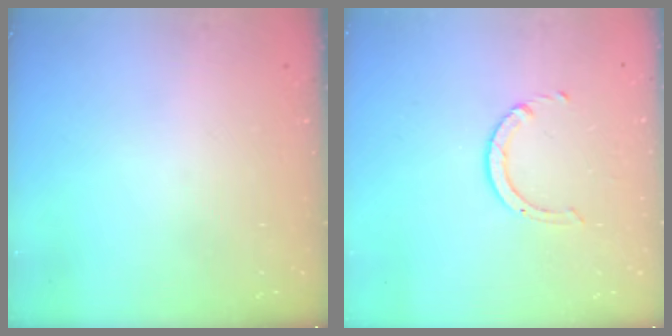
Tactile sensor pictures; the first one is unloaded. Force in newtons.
{"total": 2.5, "press": 2.5, "slide": 0.2}